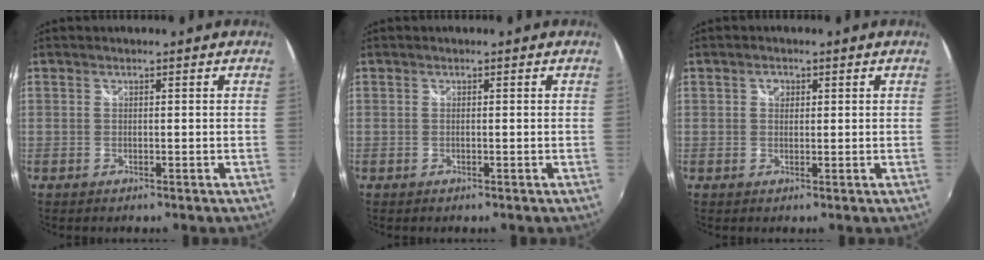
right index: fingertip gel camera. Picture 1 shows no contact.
{"total": 0.0}
{"total": 1.7, "force": [0.5, 1.4, 0.7], "torque": [-0.009, 0.006, 0.007]}